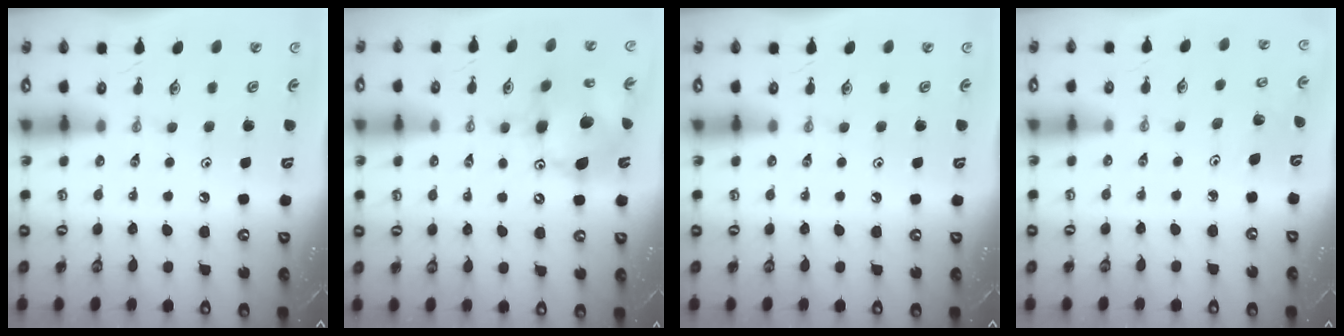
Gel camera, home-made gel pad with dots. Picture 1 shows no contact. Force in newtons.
{"total": 13.2, "press": 13.1, "slide": 1.4}
{"total": 0.0}
{"total": 2.3, "press": 2.3, "slide": 0.2}